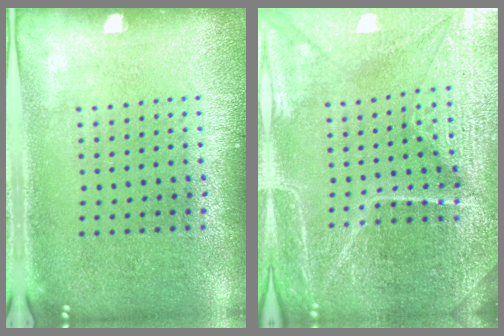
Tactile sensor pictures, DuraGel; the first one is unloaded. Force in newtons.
{"total": 5.2, "press": 4.9, "slide": 1.8}